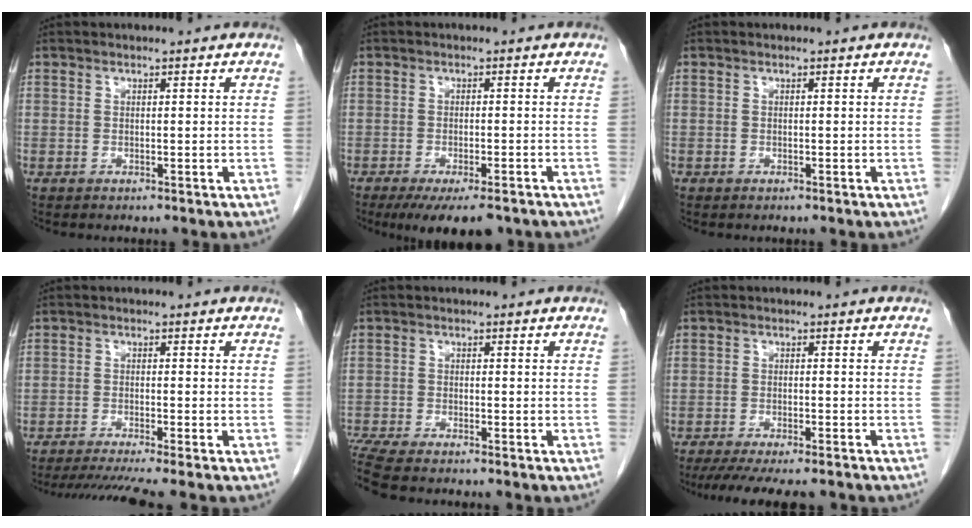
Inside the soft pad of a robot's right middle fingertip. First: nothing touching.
{"total": 8.6, "force": [-6.6, 2.1, 5.2], "torque": [-0.067, -0.012, -0.097]}
{"total": 0.0}
{"total": 7.3, "force": [-6.2, -1.3, 3.6], "torque": [-0.049, -0.017, -0.099]}
{"total": 7.0, "force": [-6.1, 0.5, 3.3], "torque": [-0.066, -0.010, -0.109]}
{"total": 11.3, "force": [-9.6, 2.0, 5.5], "torque": [-0.082, -0.015, -0.135]}